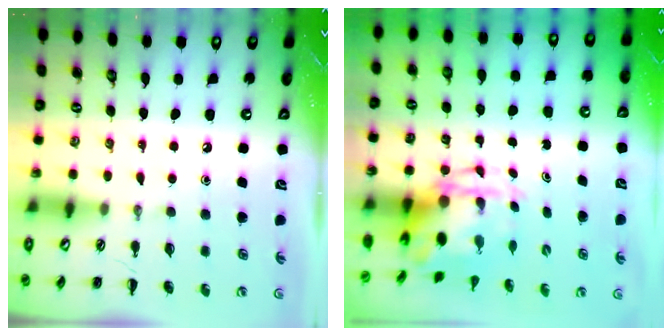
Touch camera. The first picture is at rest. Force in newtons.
{"total": 4.4, "press": 4.2, "slide": 1.1}